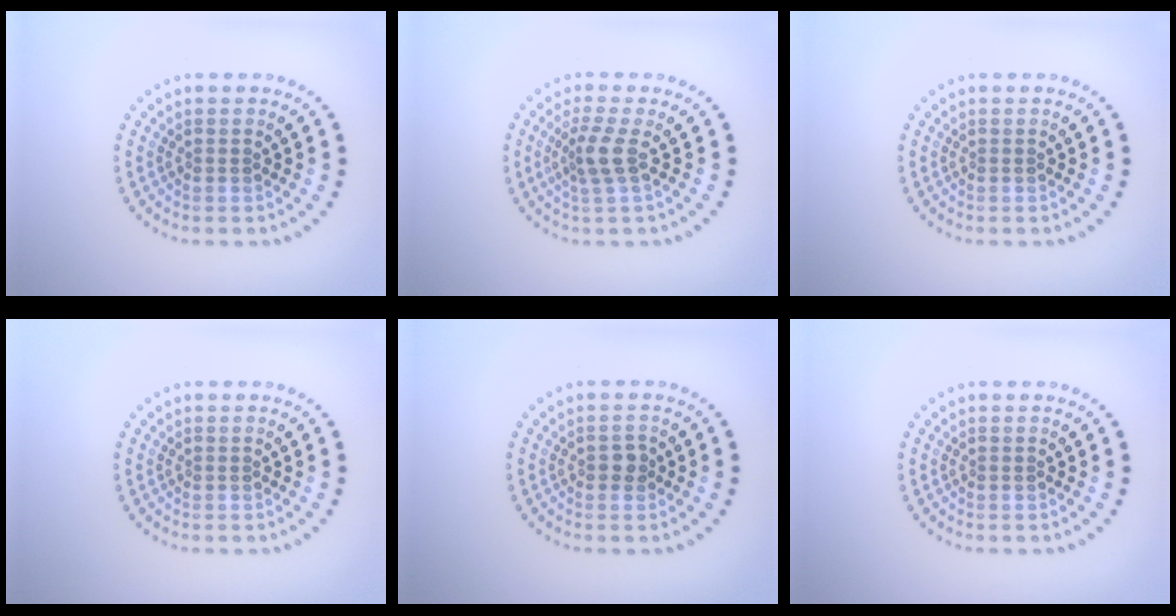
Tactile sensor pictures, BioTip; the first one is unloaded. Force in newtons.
{"total": 2.5, "press": 1.9, "slide": 1.7}
{"total": 0.0}
{"total": 0.0}
{"total": 1.3, "press": 1.3, "slide": 0.1}
{"total": 0.0}